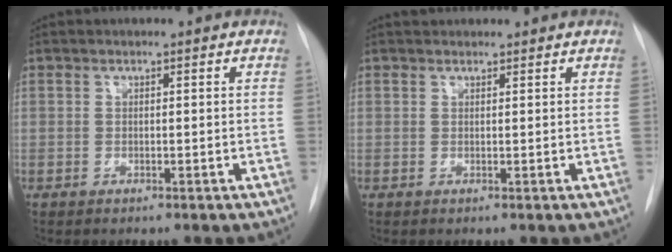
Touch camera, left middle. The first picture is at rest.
{"total": 2.2, "force": [2.0, 0.7, 0.4], "torque": [-0.005, 0.025, 0.030]}